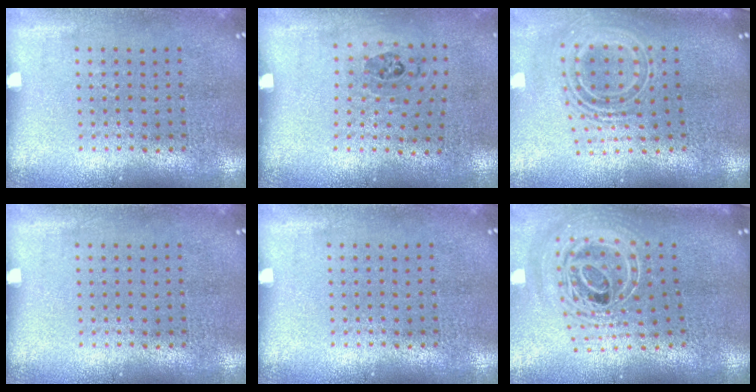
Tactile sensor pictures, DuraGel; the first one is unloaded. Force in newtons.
{"total": 1.1, "press": 0.7, "slide": 0.9}
{"total": 2.3, "press": 1.7, "slide": 1.6}
{"total": 0.0}
{"total": 0.0}
{"total": 2.7, "press": 1.8, "slide": 2.0}